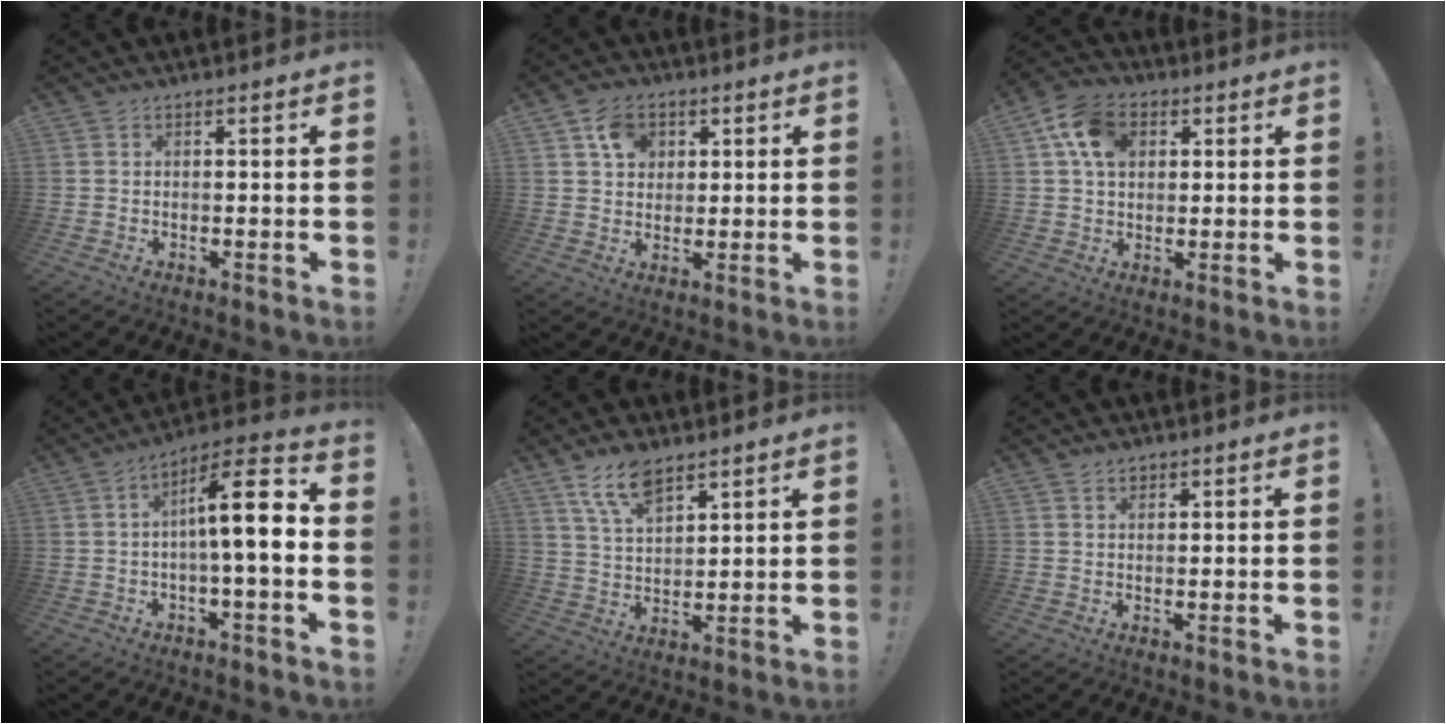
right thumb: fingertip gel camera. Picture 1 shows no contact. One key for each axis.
{"total": 8.4, "fx": 3.6, "fy": 6.8, "fz": 3.4, "tx": -0.046, "ty": -0.008, "tz": 0.067}
{"total": 11.6, "fx": 4.0, "fy": 8.7, "fz": 6.6, "tx": -0.115, "ty": 0.006, "tz": 0.081}
{"total": 13.3, "fx": 0.4, "fy": 2.6, "fz": 13.1, "tx": -0.208, "ty": -0.002, "tz": -0.003}
{"total": 9.9, "fx": 6.8, "fy": 4.4, "fz": 5.7, "tx": -0.112, "ty": -0.026, "tz": 0.129}
{"total": 1.5, "fx": 1.0, "fy": 1.1, "fz": 0.5, "tx": -0.002, "ty": -0.003, "tz": 0.017}